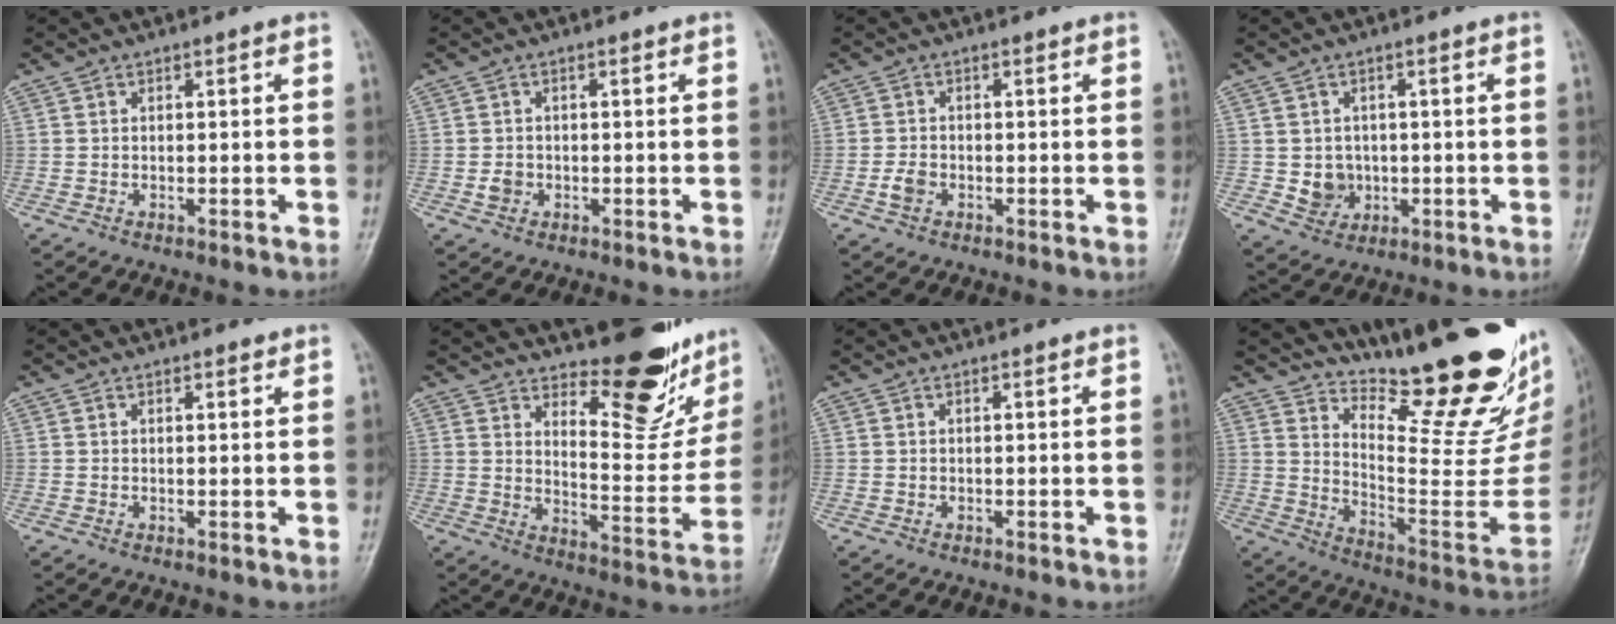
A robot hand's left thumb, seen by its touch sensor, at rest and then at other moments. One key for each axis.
{"total": 2.0, "fx": -0.3, "fy": 1.7, "fz": 1.0, "tx": -0.009, "ty": 0.003, "tz": -0.003}
{"total": 2.4, "fx": -0.7, "fy": 1.7, "fz": 1.5, "tx": -0.029, "ty": 0.004, "tz": -0.015}
{"total": 4.6, "fx": -0.1, "fy": 4.1, "fz": 2.0, "tx": -0.012, "ty": 0.001, "tz": 0.007}
{"total": 0.9, "fx": 0.8, "fy": 0.3, "fz": 0.2, "tx": -0.003, "ty": -0.008, "tz": 0.012}
{"total": 16.6, "fx": 13.1, "fy": 5.8, "fz": 8.3, "tx": -0.062, "ty": -0.118, "tz": 0.183}
{"total": 0.0}
{"total": 26.3, "fx": 19.0, "fy": 6.7, "fz": 16.9, "tx": -0.216, "ty": -0.140, "tz": 0.283}